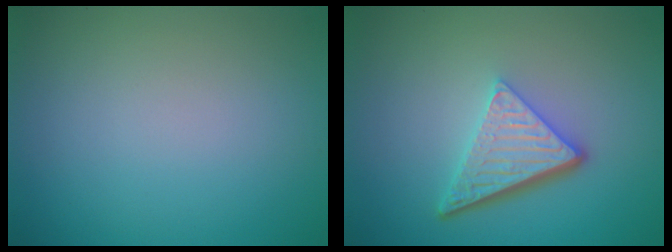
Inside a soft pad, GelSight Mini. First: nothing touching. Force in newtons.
{"total": 5.1, "press": 3.6, "slide": 3.7}